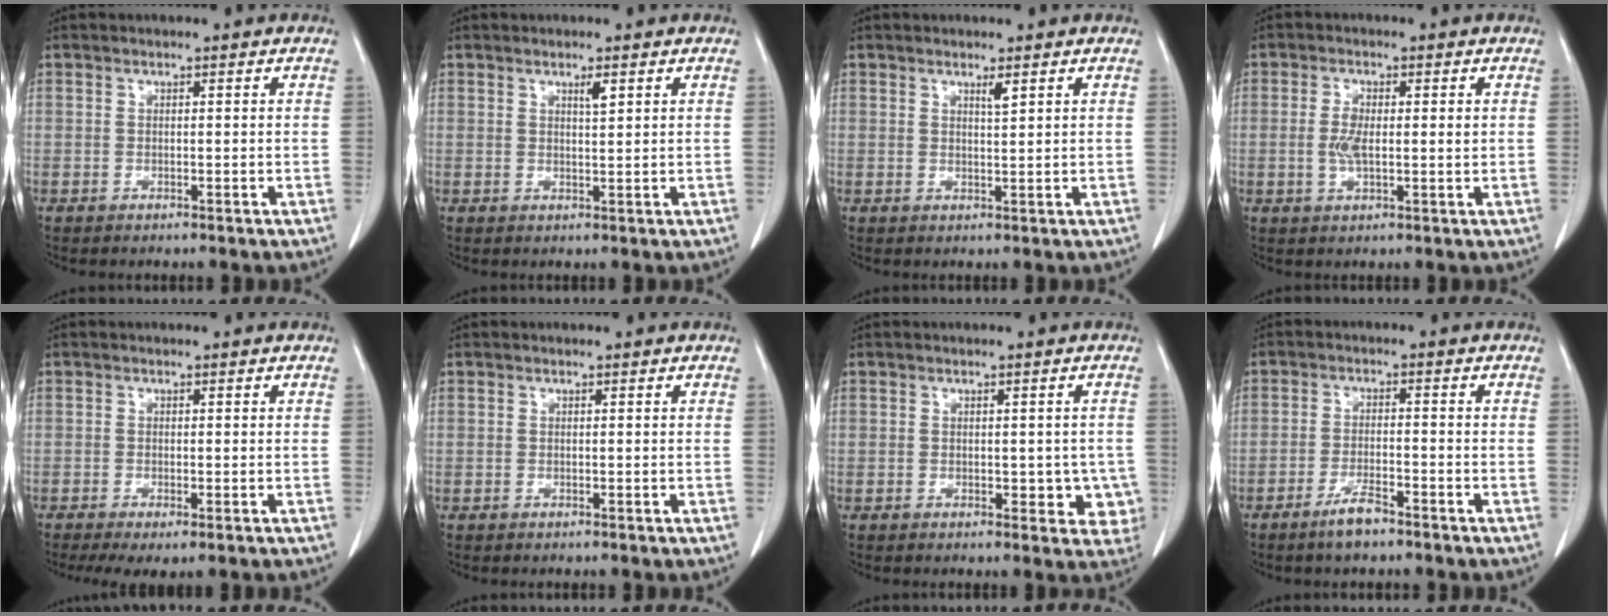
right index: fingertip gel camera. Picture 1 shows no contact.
{"total": 1.6, "force": [0.9, 0.1, 1.3], "torque": [-0.024, -0.004, 0.015]}
{"total": 1.4, "force": [0.9, -0.1, 1.0], "torque": [-0.019, -0.006, 0.016]}
{"total": 4.3, "force": [0.1, 1.6, 4.0], "torque": [-0.087, 0.003, 0.003]}
{"total": 4.5, "force": [-2.9, 1.3, 3.3], "torque": [-0.057, -0.016, -0.046]}
{"total": 0.0}
{"total": 4.8, "force": [-0.7, 2.8, 3.8], "torque": [-0.022, 0.008, -0.002]}
{"total": 4.1, "force": [-3.1, 0.7, 2.6], "torque": [-0.052, -0.002, -0.057]}